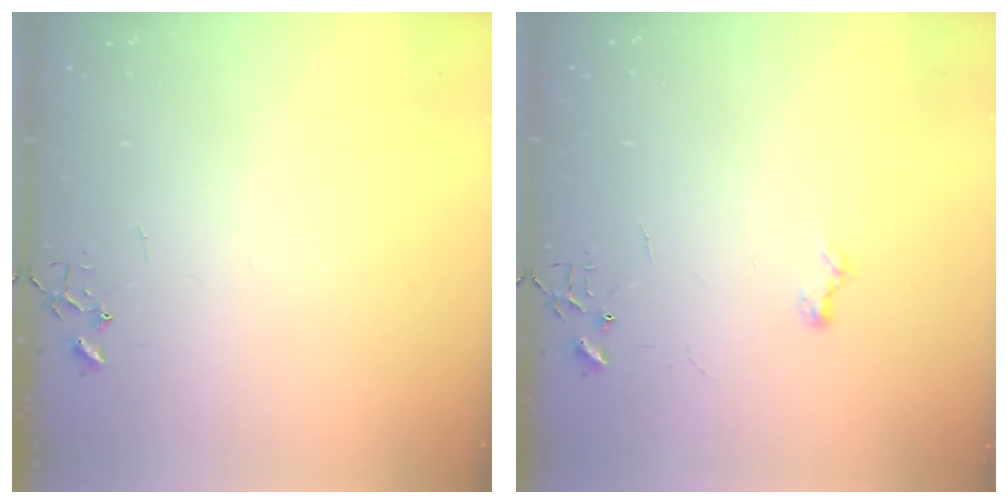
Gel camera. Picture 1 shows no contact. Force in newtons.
{"total": 6.0, "press": 6.0, "slide": 0.7}